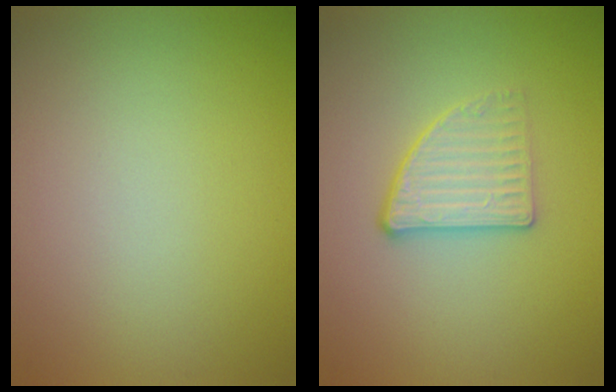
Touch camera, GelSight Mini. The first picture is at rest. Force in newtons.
{"total": 2.7, "press": 2.4, "slide": 1.2}